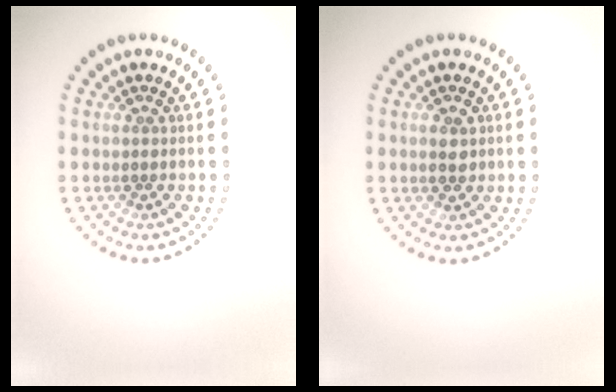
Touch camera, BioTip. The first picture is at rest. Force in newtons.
{"total": 1.6, "press": 1.6, "slide": 0.2}